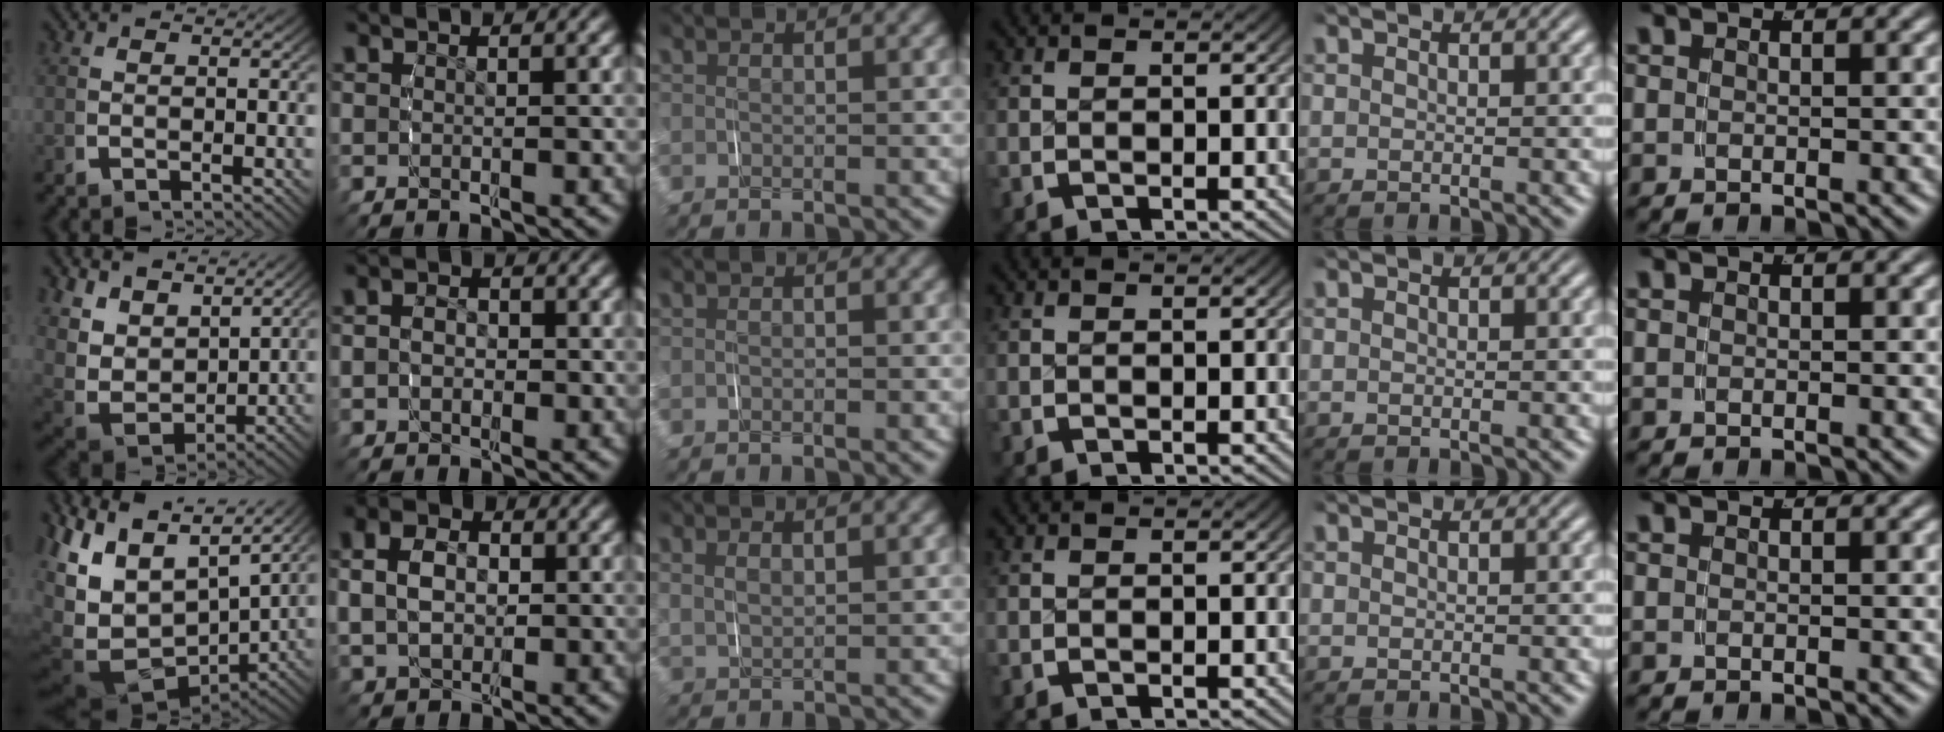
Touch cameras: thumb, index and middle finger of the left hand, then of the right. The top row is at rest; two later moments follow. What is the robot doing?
{"motion": "grasp_and_lifting", "object": "scarf"}